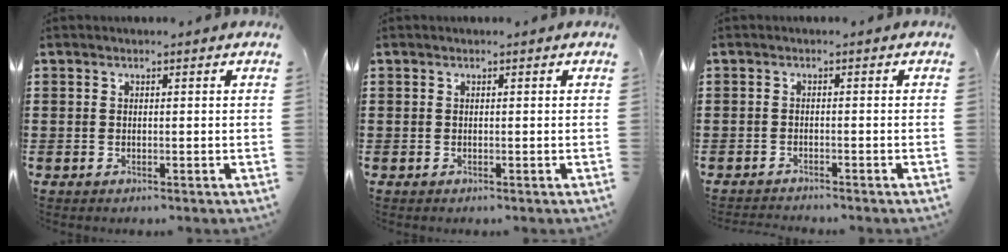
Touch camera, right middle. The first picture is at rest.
{"total": 0.0}
{"total": 1.3, "force": [-1.3, 0.1, 0.0], "torque": [-0.004, 0.003, -0.029]}